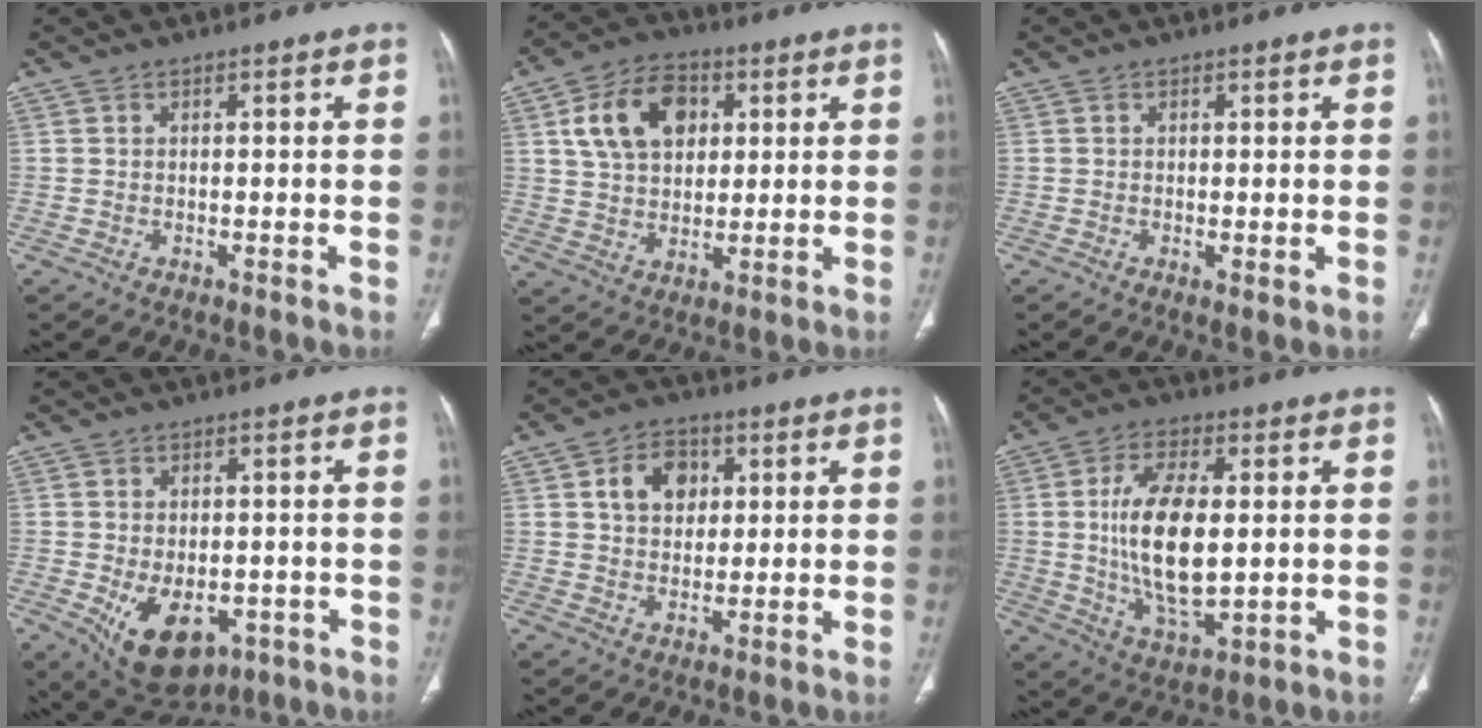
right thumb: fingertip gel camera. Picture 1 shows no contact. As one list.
[{"total": 12.8, "force": [4.0, 8.9, 8.4], "torque": [-0.122, 0.002, 0.068]}, {"total": 1.1, "force": [-0.1, 0.3, 1.0], "torque": [-0.022, -0.006, -0.003]}, {"total": 12.1, "force": [-4.5, 7.6, 8.3], "torque": [-0.115, 0.002, -0.047]}, {"total": 6.8, "force": [1.9, 5.1, 4.1], "torque": [-0.043, 0.001, 0.029]}, {"total": 15.2, "force": [0.7, 7.1, 13.4], "torque": [-0.244, -0.015, 0.019]}]